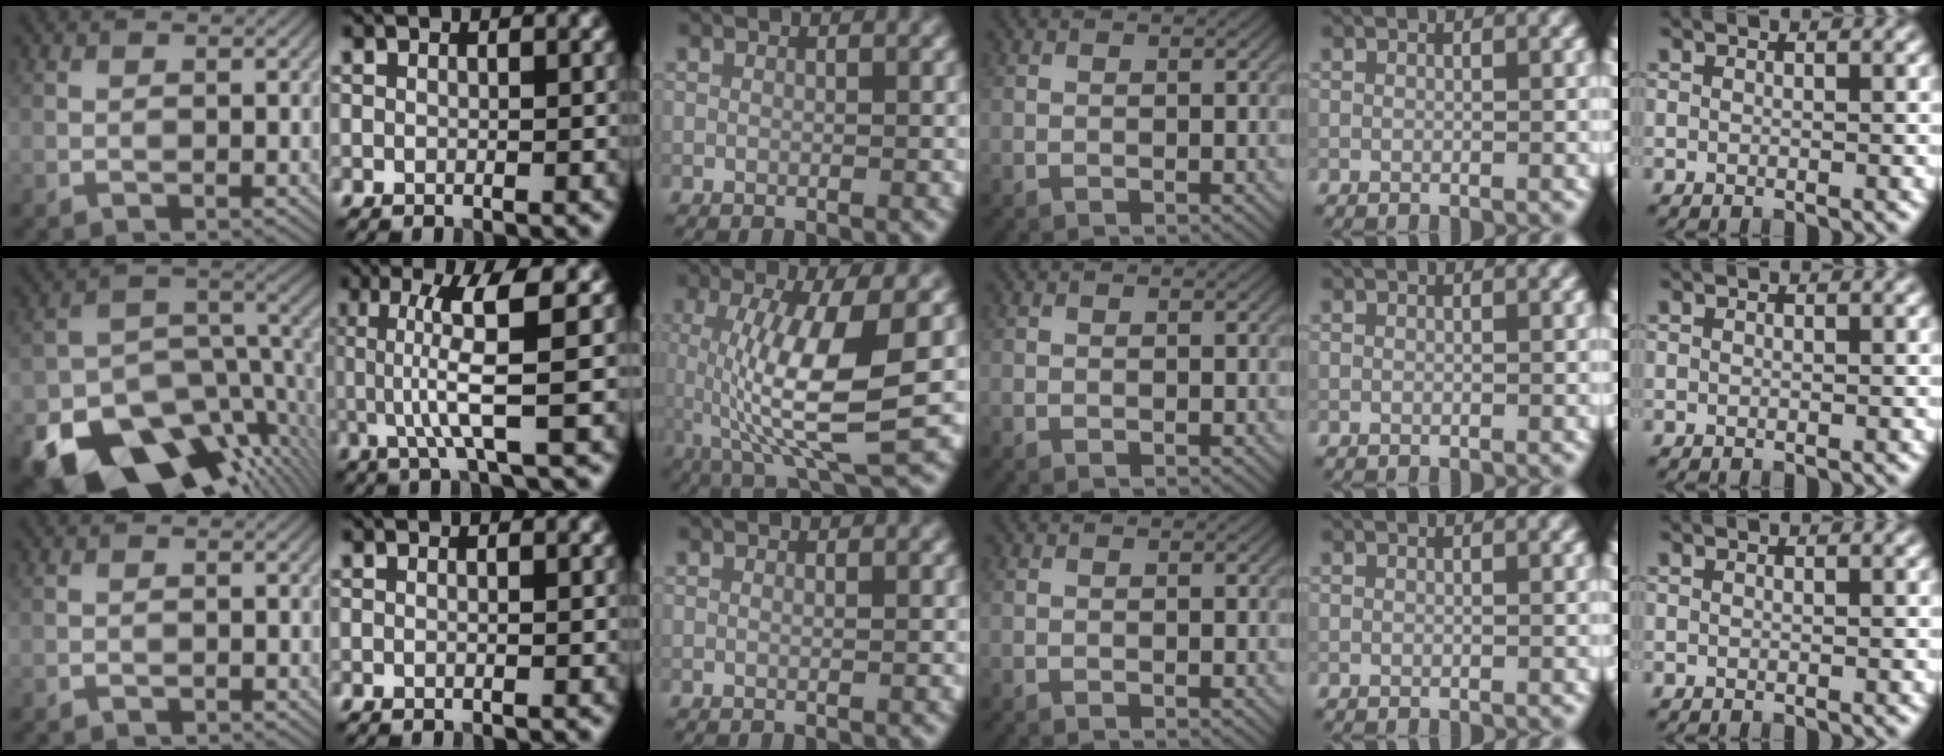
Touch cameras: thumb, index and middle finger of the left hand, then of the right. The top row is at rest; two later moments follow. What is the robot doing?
{"motion": "lift_and_place", "object": "calculator"}